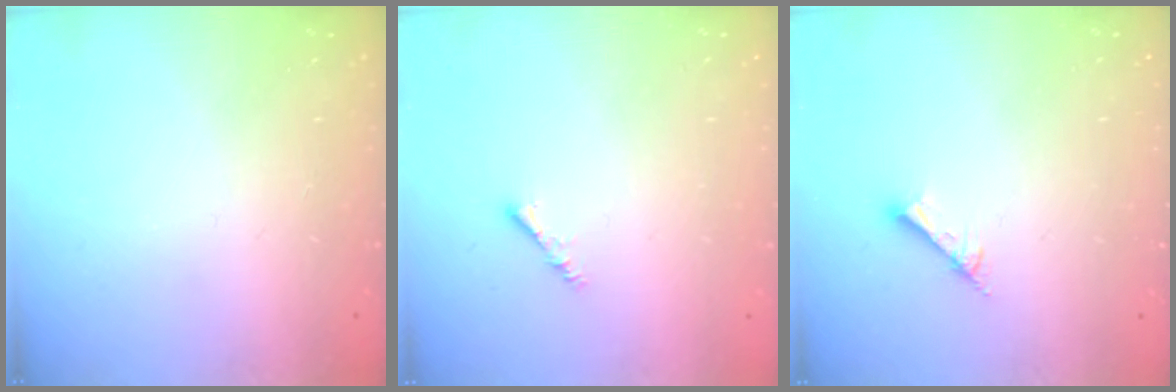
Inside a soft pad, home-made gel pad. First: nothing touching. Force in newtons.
{"total": 1.5, "press": 1.5, "slide": 0.4}
{"total": 2.7, "press": 2.7, "slide": 0.2}